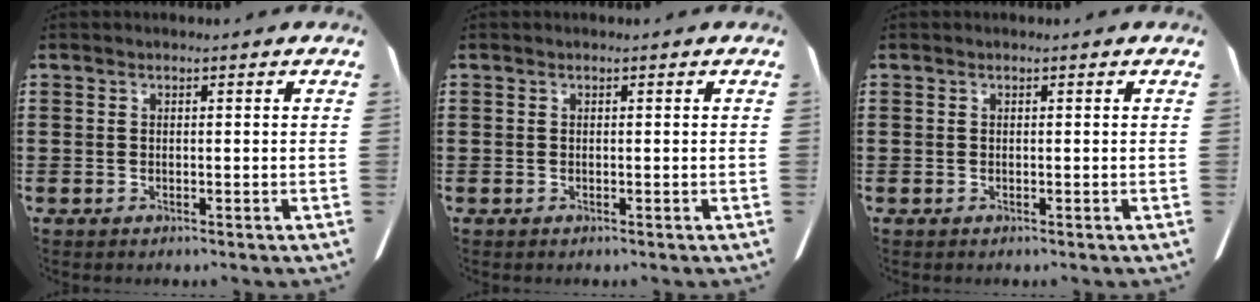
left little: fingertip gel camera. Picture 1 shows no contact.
{"total": 0.0}
{"total": 0.0}